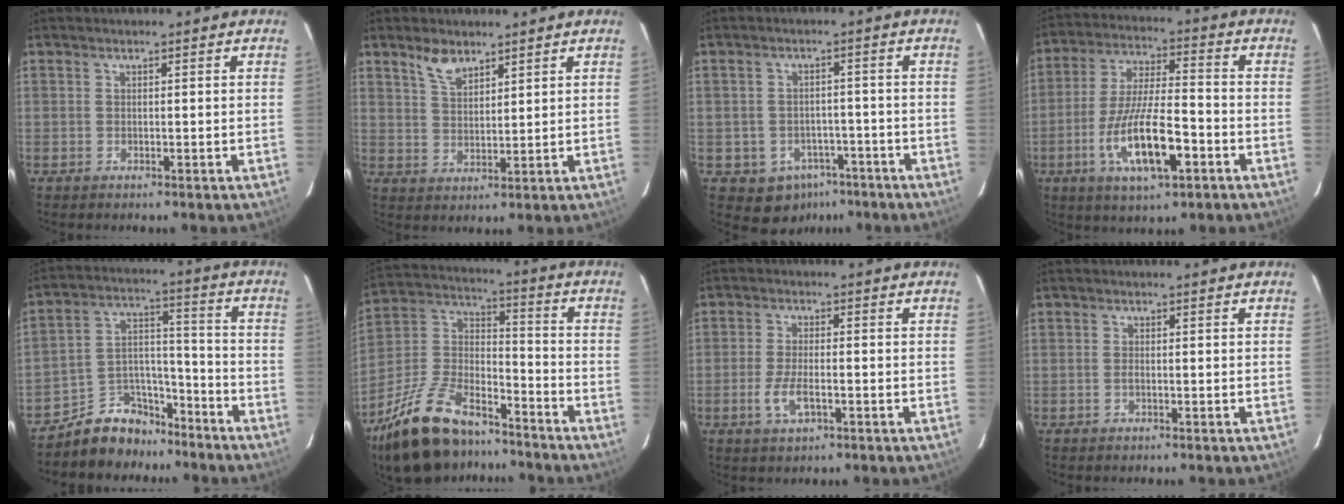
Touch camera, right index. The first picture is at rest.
{"total": 4.9, "force": [3.7, 2.1, 2.4], "torque": [-0.043, 0.003, 0.072]}
{"total": 6.9, "force": [-4.1, 5.4, 1.5], "torque": [-0.035, 0.024, -0.038]}
{"total": 14.7, "force": [-5.9, 4.0, 12.8], "torque": [-0.258, -0.017, -0.103]}
{"total": 10.9, "force": [-8.9, 6.1, 1.9], "torque": [-0.036, 0.064, -0.144]}
{"total": 23.6, "force": [-16.8, 10.4, 12.8], "torque": [-0.266, 0.014, -0.280]}
{"total": 3.5, "force": [-1.4, 1.3, 2.9], "torque": [-0.061, -0.006, -0.026]}
{"total": 0.7, "force": [-0.3, 0.3, 0.5], "torque": [-0.010, -0.002, -0.006]}